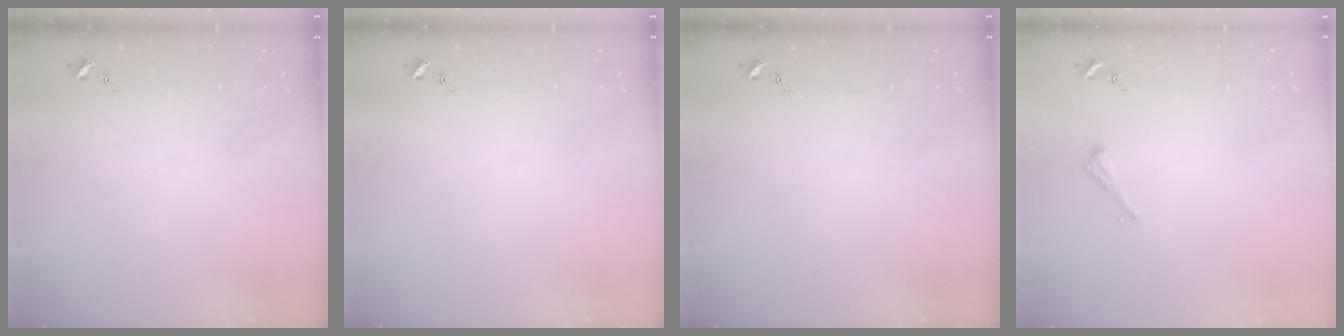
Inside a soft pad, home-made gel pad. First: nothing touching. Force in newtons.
{"total": 0.0}
{"total": 0.0}
{"total": 2.2, "press": 2.2, "slide": 0.2}